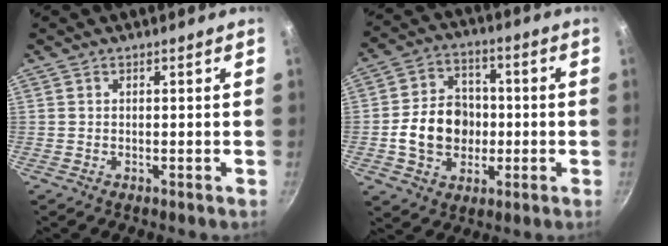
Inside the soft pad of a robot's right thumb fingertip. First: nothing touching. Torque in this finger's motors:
{"motor_torque": [0.60, 2.06, 1.01, -0.68, 0.30]}